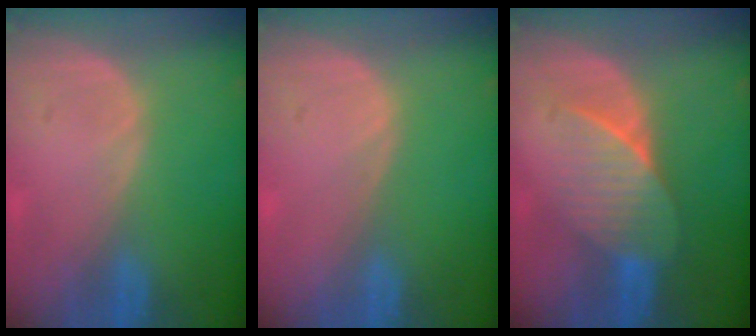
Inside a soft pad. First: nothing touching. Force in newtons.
{"total": 0.0}
{"total": 7.3, "press": 6.8, "slide": 2.7}